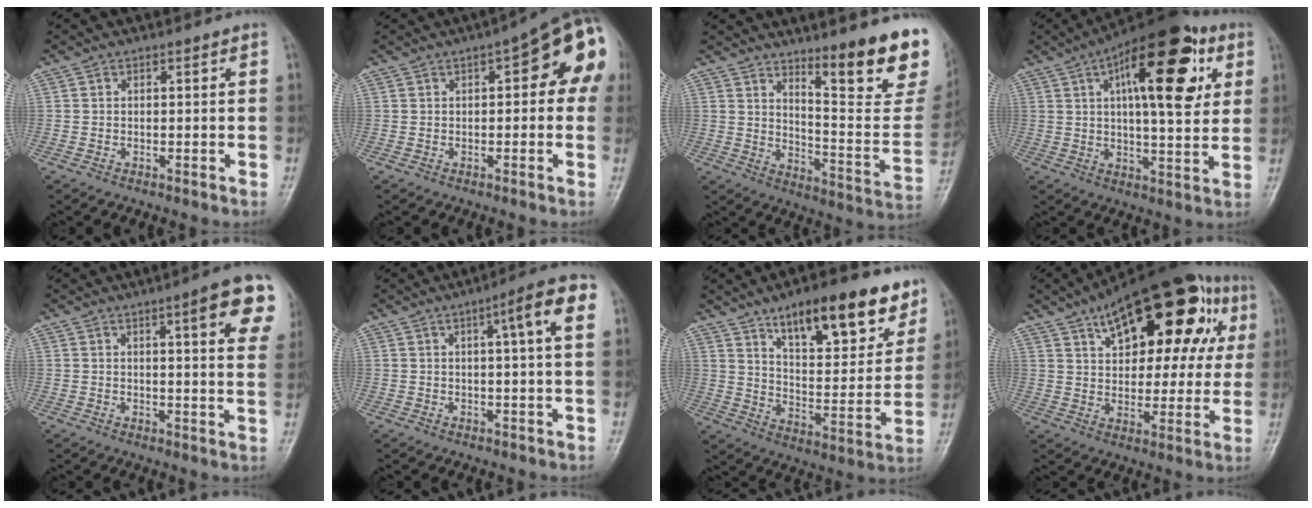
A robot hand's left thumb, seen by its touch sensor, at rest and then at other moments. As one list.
[{"total": 12.1, "force": [3.3, 4.8, 10.6], "torque": [-0.100, 0.027, 0.029]}, {"total": 20.5, "force": [12.7, 4.7, 15.3], "torque": [-0.158, -0.090, 0.186]}, {"total": 21.8, "force": [7.5, 8.5, 18.6], "torque": [-0.247, -0.002, 0.103]}, {"total": 12.4, "force": [5.7, 2.3, 10.7], "torque": [-0.110, -0.019, 0.066]}, {"total": 8.2, "force": [2.9, 0.8, 7.7], "torque": [-0.109, 0.010, 0.034]}, {"total": 20.1, "force": [12.8, 7.3, 13.7], "torque": [-0.155, -0.058, 0.204]}, {"total": 28.0, "force": [11.9, 13.3, 21.6], "torque": [-0.285, 0.023, 0.174]}]